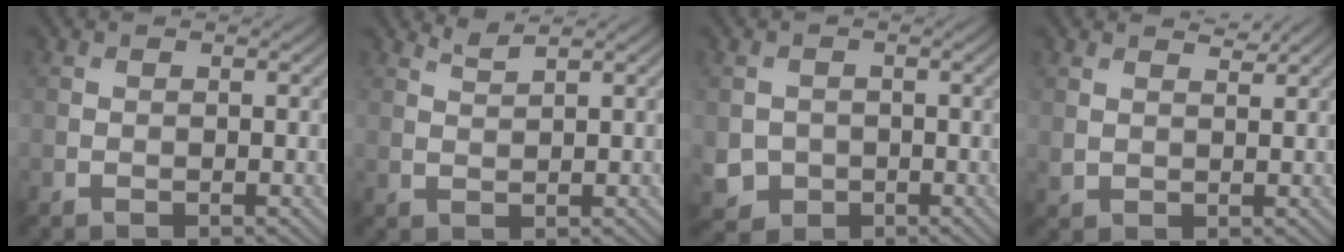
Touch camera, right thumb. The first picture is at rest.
{"total": 1.5, "force": [1.3, 0.0, 0.6], "torque": [-0.019, 0.004, 0.030]}
{"total": 3.1, "force": [-0.8, 2.8, 1.0], "torque": [-0.025, -0.012, -0.015]}
{"total": 2.1, "force": [1.8, 0.8, 0.7], "torque": [-0.022, 0.000, 0.041]}